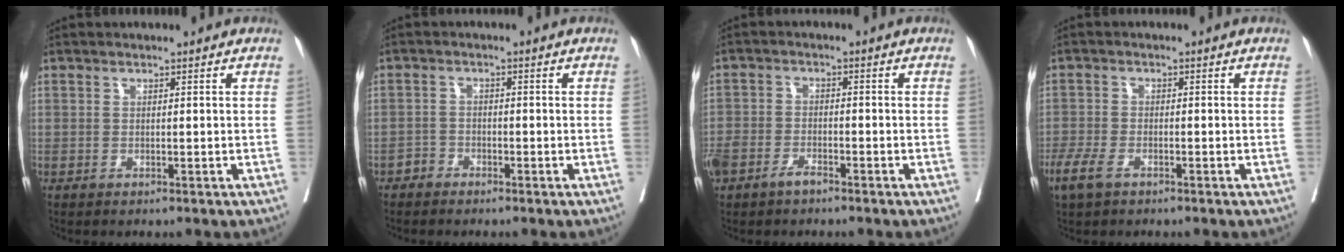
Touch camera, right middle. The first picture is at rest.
{"total": 1.4, "force": [-1.2, 0.6, -0.1], "torque": [0.007, 0.004, -0.027]}
{"total": 6.3, "force": [-4.2, 3.5, 3.2], "torque": [-0.075, 0.010, -0.074]}
{"total": 3.9, "force": [-2.4, 1.6, 2.6], "torque": [-0.064, -0.005, -0.043]}